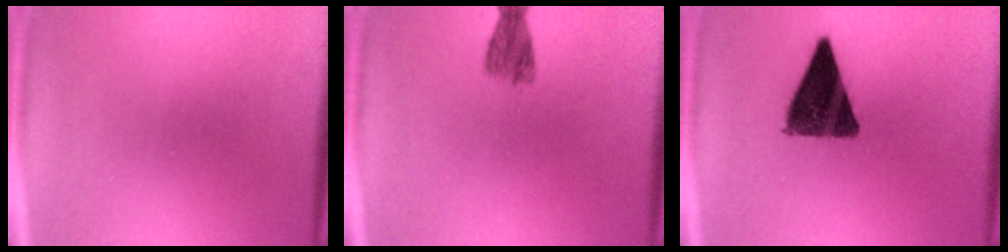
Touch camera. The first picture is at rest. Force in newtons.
{"total": 2.1}
{"total": 11.5}